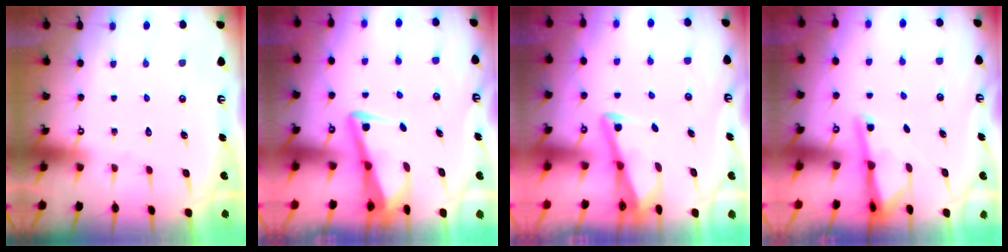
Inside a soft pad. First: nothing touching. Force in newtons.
{"total": 4.0, "press": 3.9, "slide": 0.4}
{"total": 2.8, "press": 2.8, "slide": 0.4}
{"total": 3.0, "press": 2.9, "slide": 0.6}